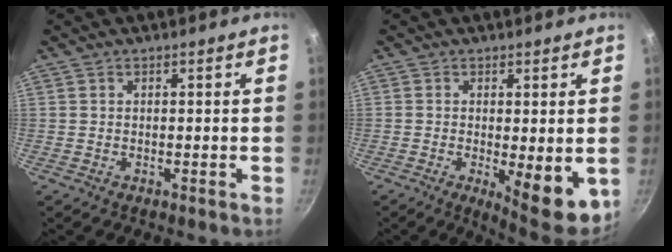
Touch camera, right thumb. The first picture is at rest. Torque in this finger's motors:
{"motor_torque": [-0.31, 0.58, 0.25, 0.25, 0.06]}